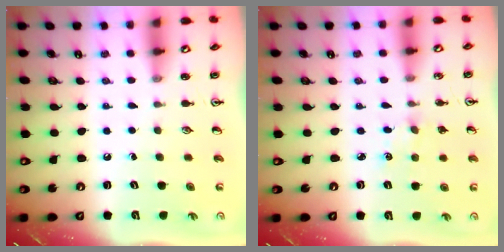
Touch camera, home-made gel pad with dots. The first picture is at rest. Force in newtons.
{"total": 3.3, "press": 3.3, "slide": 0.5}